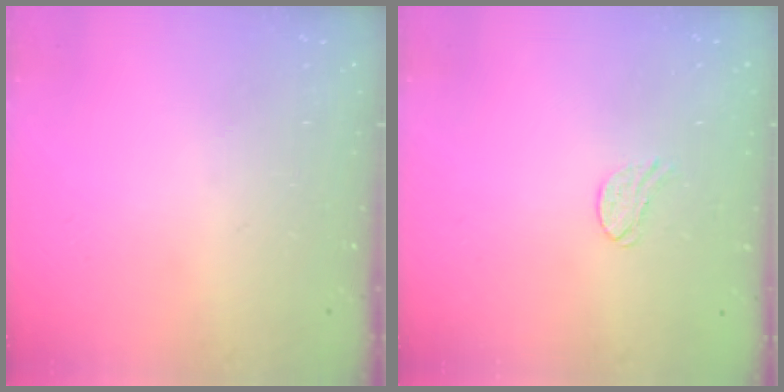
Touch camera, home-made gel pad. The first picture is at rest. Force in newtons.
{"total": 6.7, "press": 6.7, "slide": 0.5}